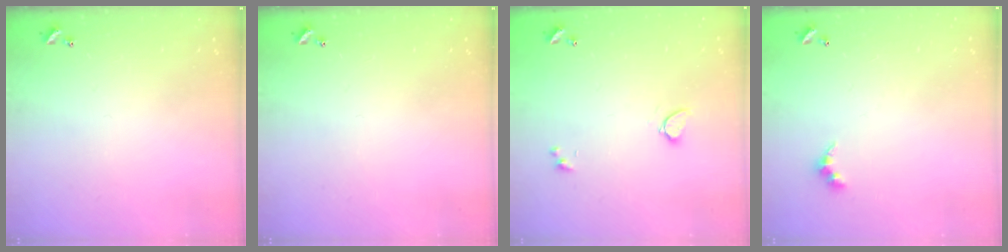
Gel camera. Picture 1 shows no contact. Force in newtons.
{"total": 0.0}
{"total": 1.0, "press": 0.9, "slide": 0.4}
{"total": 4.8, "press": 4.7, "slide": 0.7}